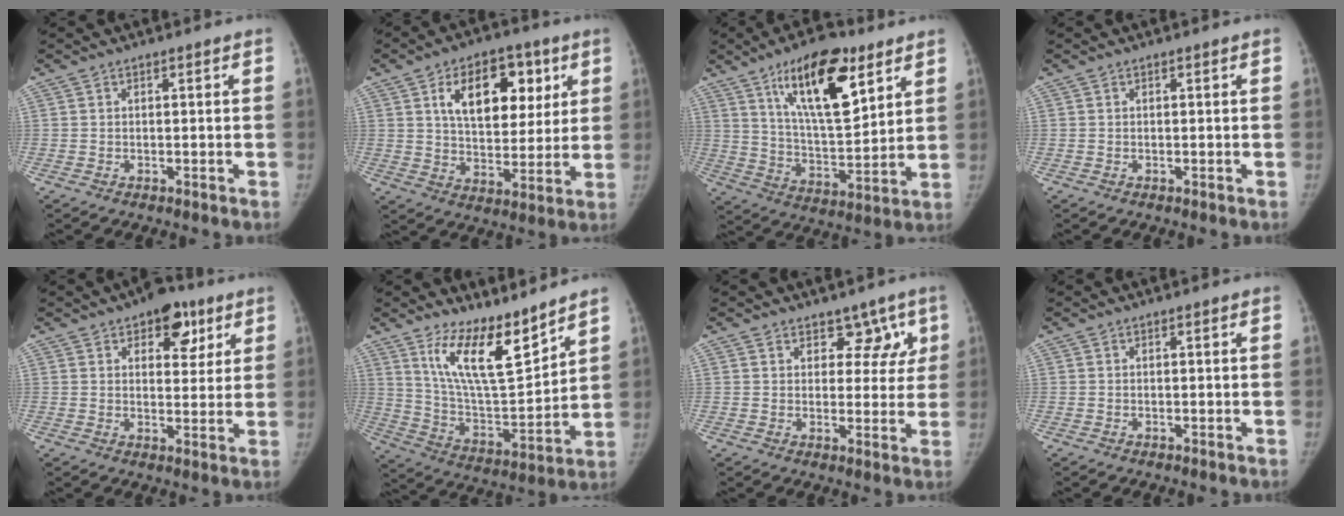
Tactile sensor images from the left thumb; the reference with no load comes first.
{"total": 16.6, "force": [6.2, 10.1, 11.7], "torque": [-0.129, -0.014, 0.104]}
{"total": 18.6, "force": [10.0, 7.0, 14.1], "torque": [-0.198, -0.050, 0.173]}
{"total": 0.0}
{"total": 9.6, "force": [5.1, 5.4, 6.0], "torque": [-0.040, -0.016, 0.066]}
{"total": 14.6, "force": [10.6, 4.0, 9.2], "torque": [-0.129, -0.084, 0.204]}
{"total": 6.2, "force": [3.7, 4.2, 2.6], "torque": [0.017, -0.015, 0.046]}
{"total": 0.0}